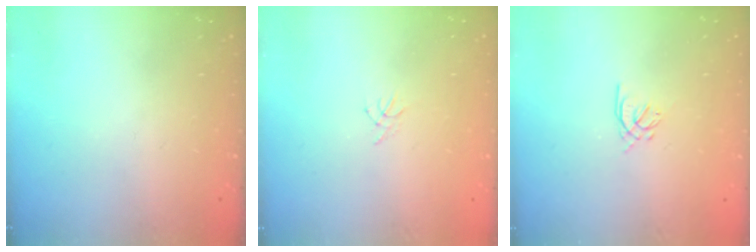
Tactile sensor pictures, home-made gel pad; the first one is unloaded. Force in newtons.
{"total": 0.5, "press": 0.4, "slide": 0.3}
{"total": 1.4, "press": 1.3, "slide": 0.5}